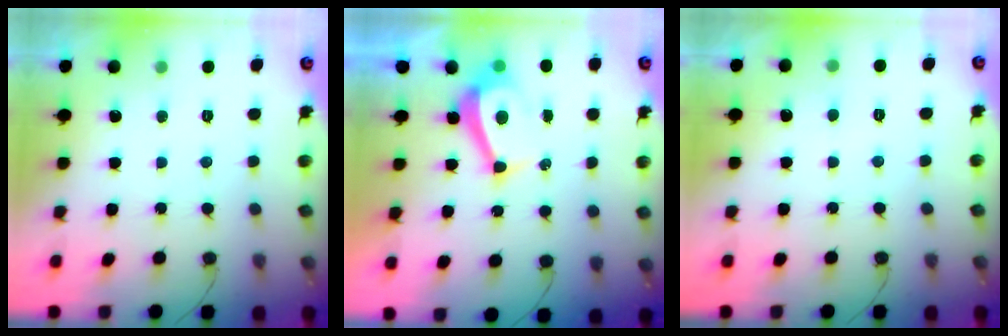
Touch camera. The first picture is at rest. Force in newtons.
{"total": 7.3, "press": 7.3, "slide": 0.7}
{"total": 2.9, "press": 2.9, "slide": 0.5}